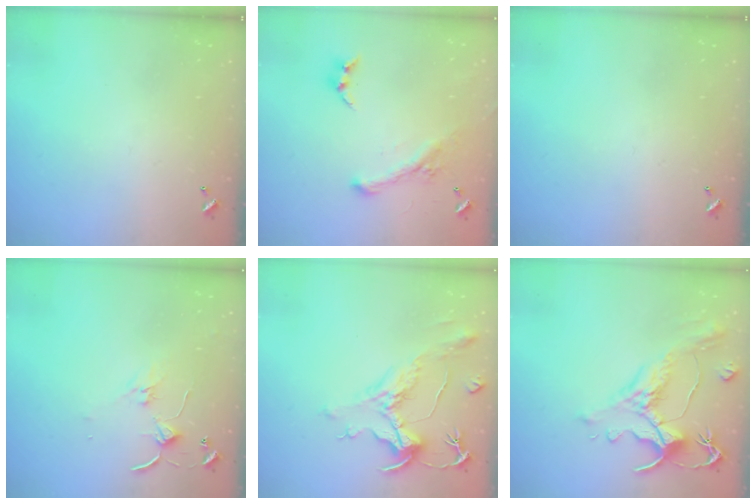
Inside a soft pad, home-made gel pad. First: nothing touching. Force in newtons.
{"total": 1.9, "press": 1.3, "slide": 1.4}
{"total": 0.0}
{"total": 1.4, "press": 1.3, "slide": 0.2}
{"total": 1.9, "press": 1.4, "slide": 1.2}
{"total": 1.6, "press": 0.4, "slide": 1.6}